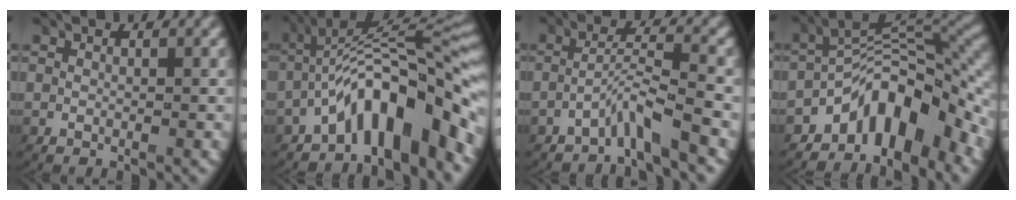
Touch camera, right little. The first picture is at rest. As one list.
[{"total": 8.5, "force": [-1.5, 3.7, 7.5], "torque": [-0.122, 0.002, -0.020]}, {"total": 3.0, "force": [-2.2, -0.5, 1.9], "torque": [-0.042, 0.006, -0.039]}, {"total": 8.0, "force": [-2.8, 3.7, 6.5], "torque": [-0.103, 0.003, -0.044]}]